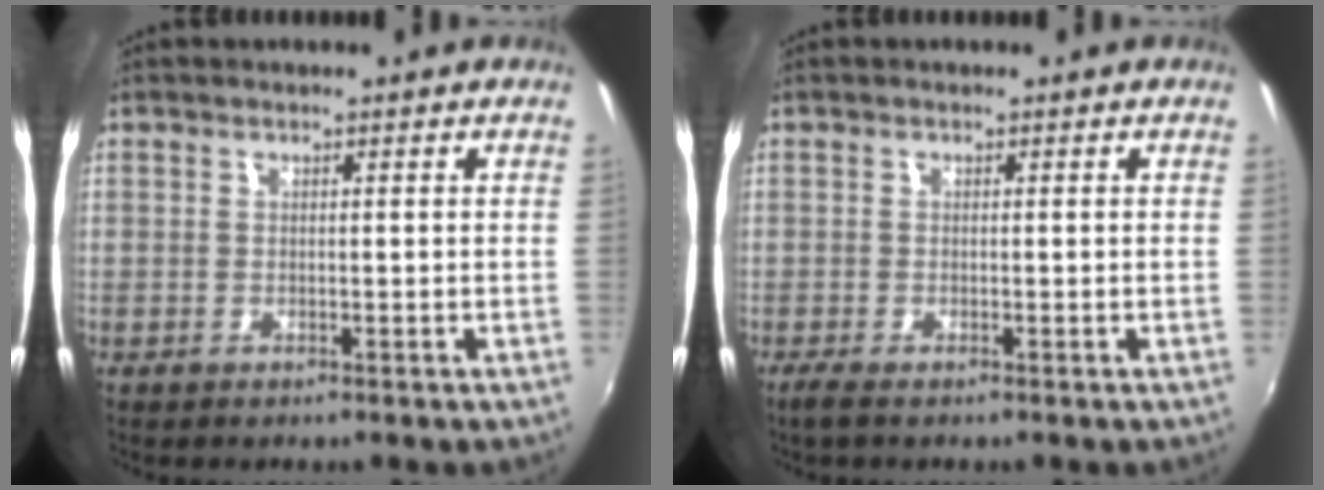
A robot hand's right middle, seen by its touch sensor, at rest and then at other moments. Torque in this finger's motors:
{"motor_torque": [0.02, -0.03, 0.00, 0.00]}